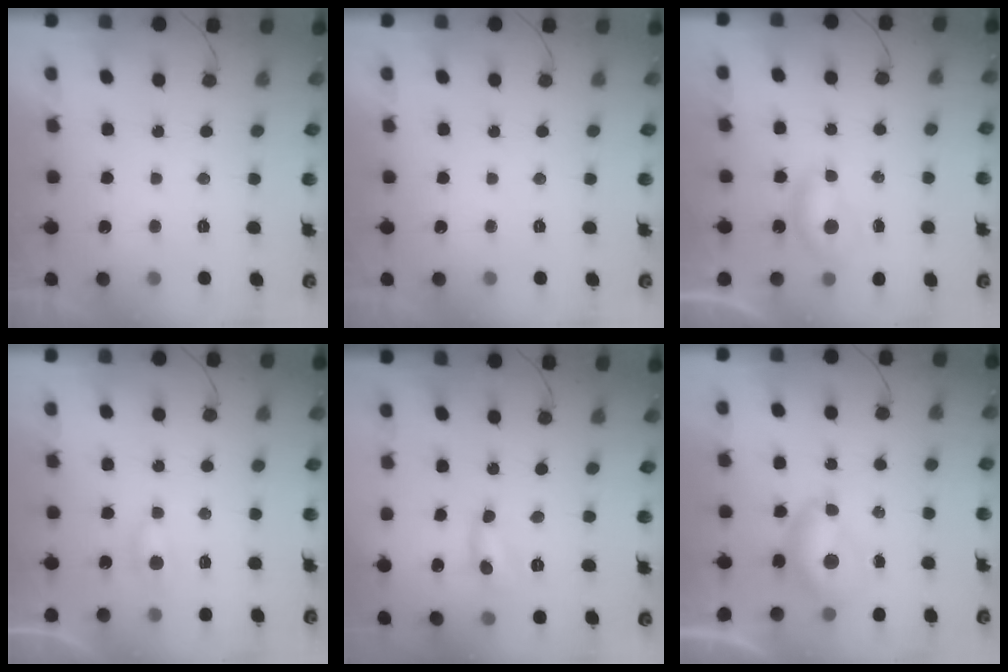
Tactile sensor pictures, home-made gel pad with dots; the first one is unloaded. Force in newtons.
{"total": 0.0}
{"total": 4.4, "press": 4.4, "slide": 0.4}
{"total": 2.7, "press": 2.6, "slide": 0.5}
{"total": 3.3, "press": 3.3, "slide": 0.3}
{"total": 7.4, "press": 7.3, "slide": 1.0}